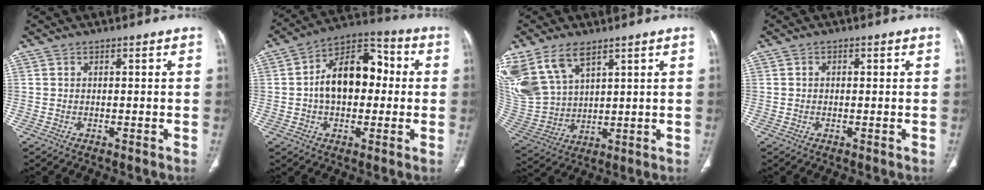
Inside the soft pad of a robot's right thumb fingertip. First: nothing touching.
{"total": 14.9, "force": [0.5, 9.5, 11.4], "torque": [-0.151, 0.038, -0.002]}
{"total": 16.2, "force": [9.0, 9.3, 9.8], "torque": [-0.214, -0.024, 0.199]}
{"total": 0.8, "force": [0.1, 0.6, 0.5], "torque": [-0.006, 0.000, 0.000]}